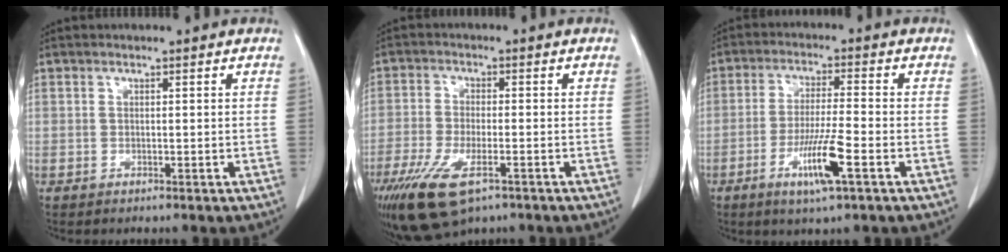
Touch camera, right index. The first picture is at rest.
{"total": 11.4, "force": [-6.7, 4.0, 8.3], "torque": [-0.162, -0.024, -0.113]}
{"total": 8.4, "force": [-3.6, 0.1, 7.6], "torque": [-0.143, -0.015, -0.066]}